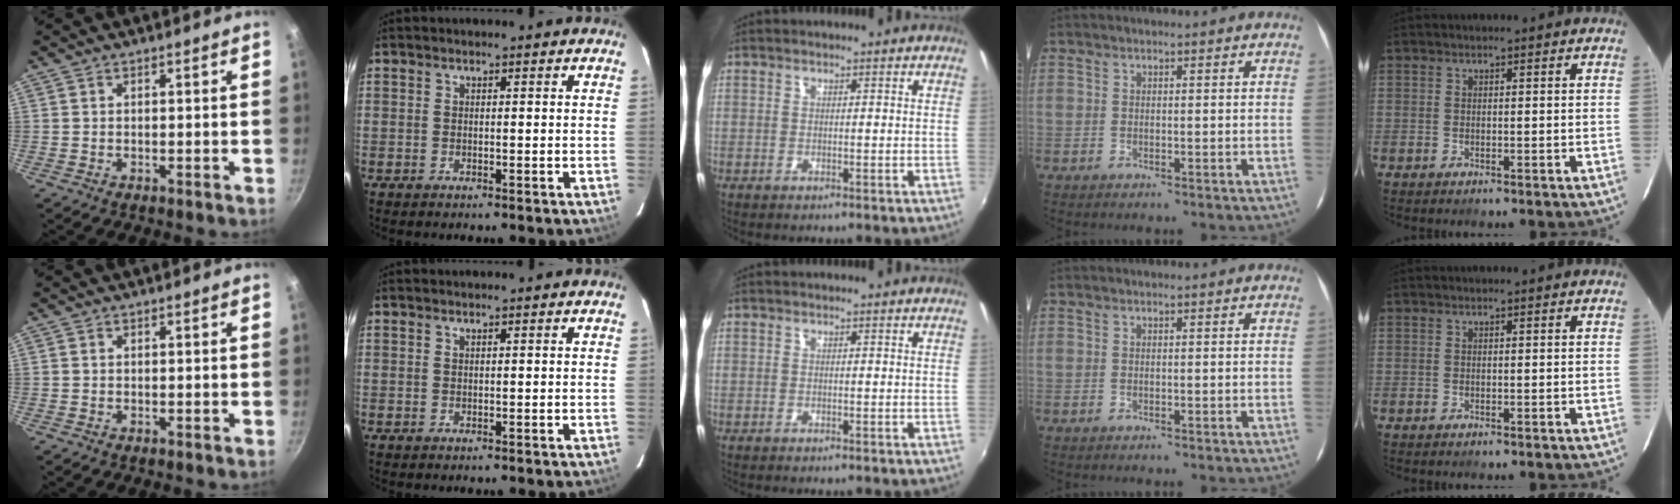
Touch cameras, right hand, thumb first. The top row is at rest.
{}